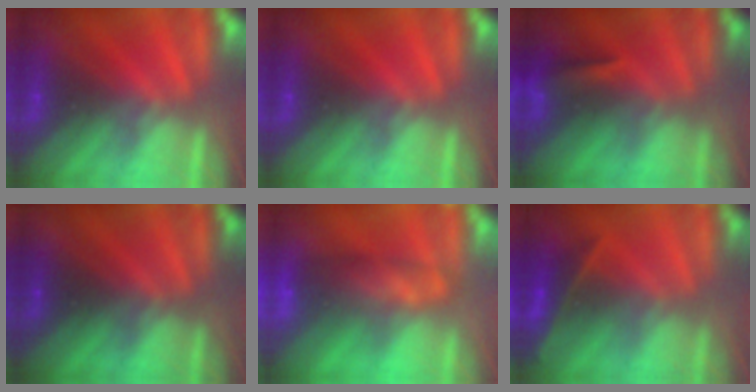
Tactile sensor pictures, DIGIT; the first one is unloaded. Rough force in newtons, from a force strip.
{"total": 0.0}
{"total": 4.7}
{"total": 2.0}
{"total": 8.1}
{"total": 2.4}